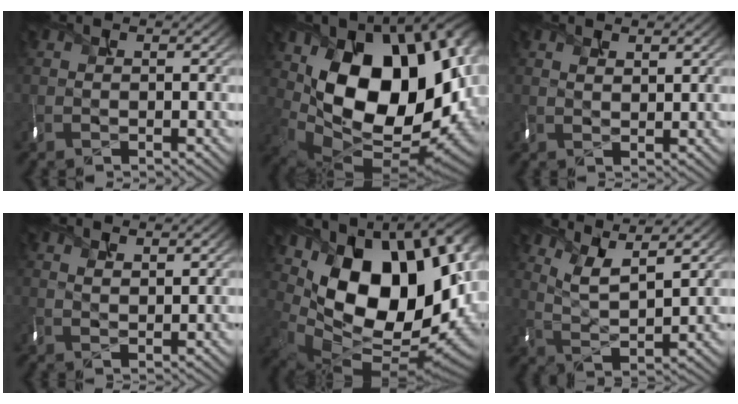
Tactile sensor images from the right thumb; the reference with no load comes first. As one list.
[{"total": 20.3, "force": [3.4, 12.8, 15.4], "torque": [-0.271, -0.042, 0.097]}, {"total": 1.5, "force": [1.3, 0.4, 0.7], "torque": [-0.007, -0.011, 0.030]}, {"total": 1.9, "force": [1.7, 0.5, 0.9], "torque": [-0.007, -0.011, 0.034]}, {"total": 19.6, "force": [5.1, 11.7, 14.9], "torque": [-0.255, -0.025, 0.121]}, {"total": 8.8, "force": [6.7, 2.3, 5.2], "torque": [-0.115, -0.006, 0.114]}]